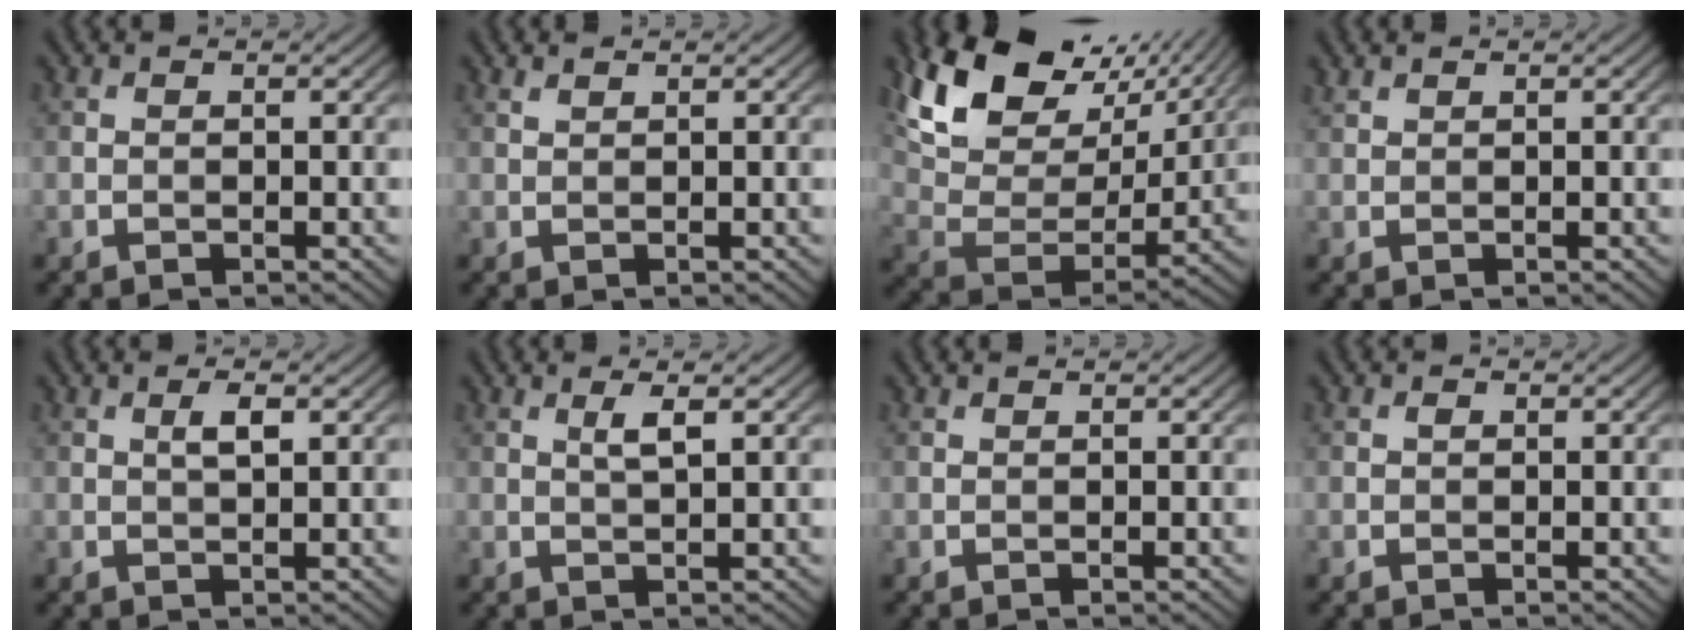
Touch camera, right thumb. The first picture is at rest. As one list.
[{"total": 0.8, "force": [0.7, 0.1, 0.4], "torque": [-0.014, 0.003, 0.017]}, {"total": 16.0, "force": [9.7, 8.9, 9.0], "torque": [-0.215, 0.016, 0.167]}, {"total": 1.0, "force": [0.9, 0.2, 0.3], "torque": [-0.011, 0.004, 0.023]}, {"total": 1.8, "force": [0.6, 0.4, 1.7], "torque": [-0.036, 0.002, 0.011]}, {"total": 2.0, "force": [0.8, 0.2, 1.9], "torque": [-0.040, 0.002, 0.015]}, {"total": 0.0}, {"total": 0.5, "force": [0.1, 0.4, 0.3], "torque": [-0.002, -0.001, 0.001]}]